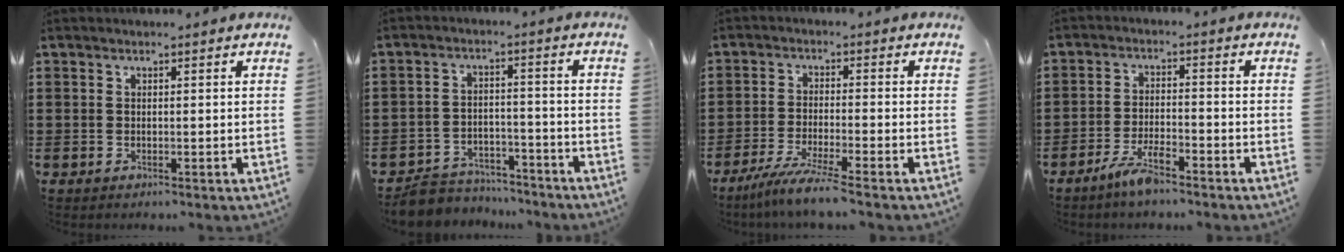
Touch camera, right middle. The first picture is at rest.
{"total": 5.6, "force": [-5.4, 1.3, 0.5], "torque": [-0.014, 0.013, -0.109]}
{"total": 5.3, "force": [-4.4, -0.6, 2.8], "torque": [-0.066, -0.022, -0.085]}
{"total": 4.7, "force": [-3.6, 1.0, 2.9], "torque": [-0.067, 0.000, -0.072]}